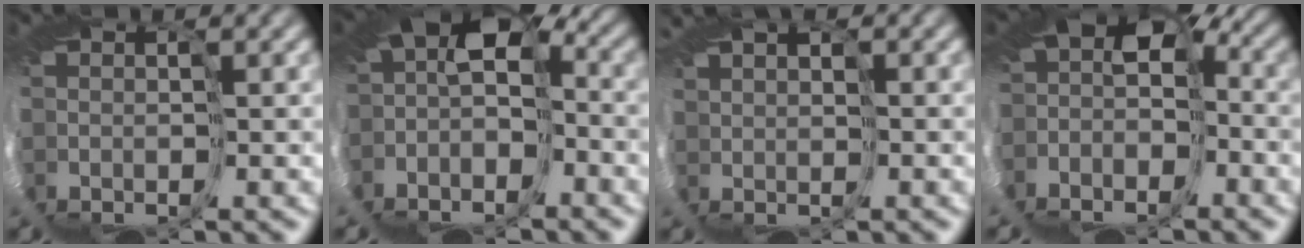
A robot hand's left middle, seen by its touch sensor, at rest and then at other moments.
{"total": 4.8, "force": [-1.9, 3.0, 3.2], "torque": [-0.055, -0.020, -0.004]}
{"total": 2.4, "force": [2.0, -0.7, -1.2], "torque": [0.053, 0.003, 0.044]}
{"total": 5.3, "force": [-3.3, 3.5, 2.3], "torque": [-0.046, -0.022, -0.016]}